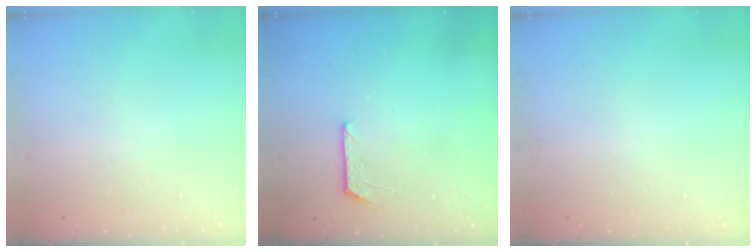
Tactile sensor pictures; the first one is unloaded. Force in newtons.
{"total": 6.1, "press": 6.1, "slide": 0.6}
{"total": 0.0}